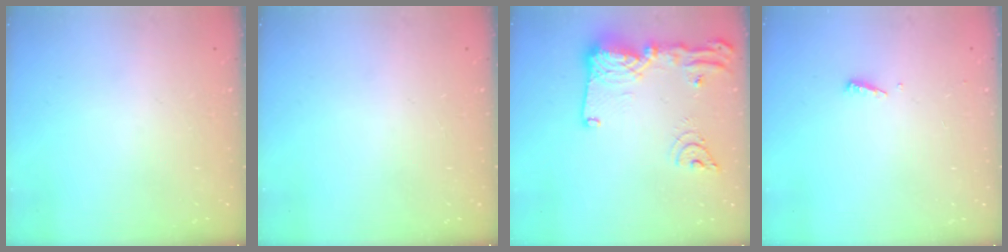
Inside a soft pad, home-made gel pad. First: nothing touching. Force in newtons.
{"total": 0.0}
{"total": 18.5, "press": 18.4, "slide": 1.7}
{"total": 3.1, "press": 3.1, "slide": 0.3}